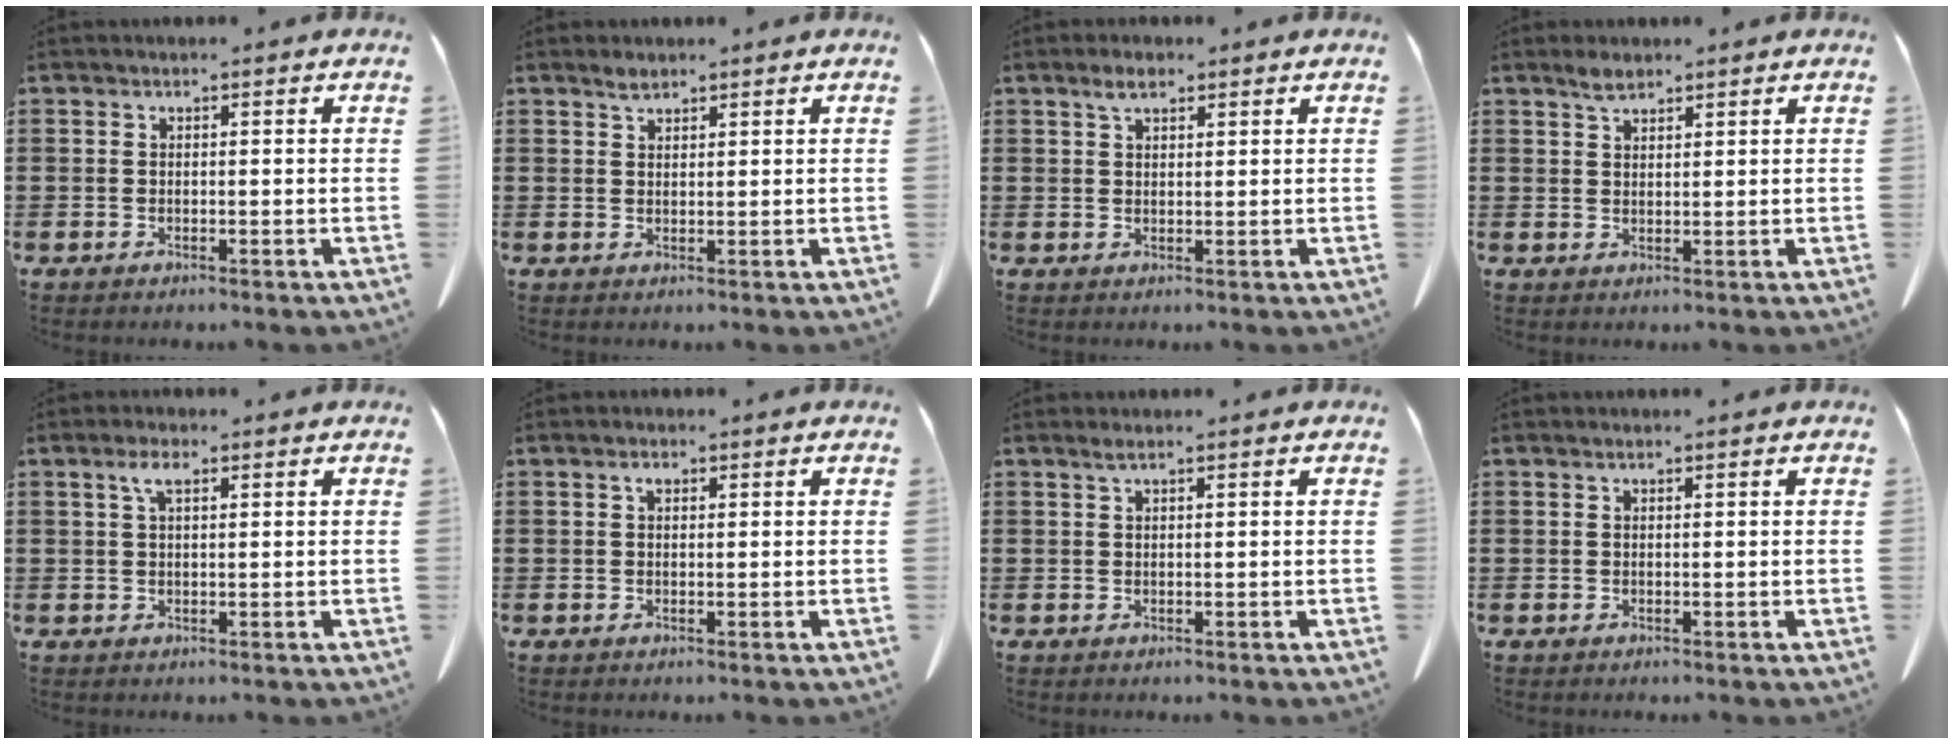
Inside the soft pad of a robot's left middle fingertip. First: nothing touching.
{"total": 1.3, "force": [1.1, 0.4, 0.5], "torque": [-0.012, 0.001, 0.021]}
{"total": 2.6, "force": [1.8, 0.9, 1.7], "torque": [-0.035, 0.005, 0.032]}
{"total": 2.0, "force": [1.6, 0.6, 0.9], "torque": [-0.021, 0.003, 0.030]}
{"total": 2.8, "force": [1.2, 0.9, 2.4], "torque": [-0.052, 0.008, 0.019]}
{"total": 1.0, "force": [0.3, 0.5, 0.7], "torque": [-0.017, 0.005, 0.005]}
{"total": 0.9, "force": [0.5, 0.0, 0.7], "torque": [-0.014, 0.000, 0.009]}
{"total": 0.0}